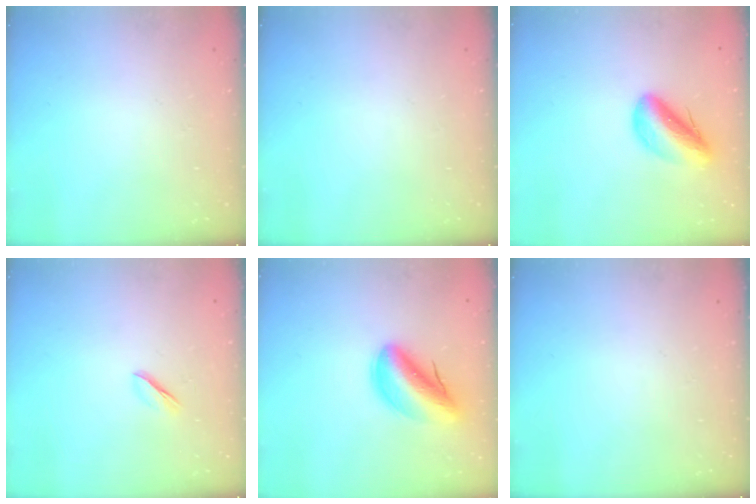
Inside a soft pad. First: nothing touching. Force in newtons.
{"total": 0.0}
{"total": 9.9, "press": 9.4, "slide": 3.0}
{"total": 1.9, "press": 1.8, "slide": 0.7}
{"total": 11.0, "press": 10.4, "slide": 3.4}
{"total": 0.0}